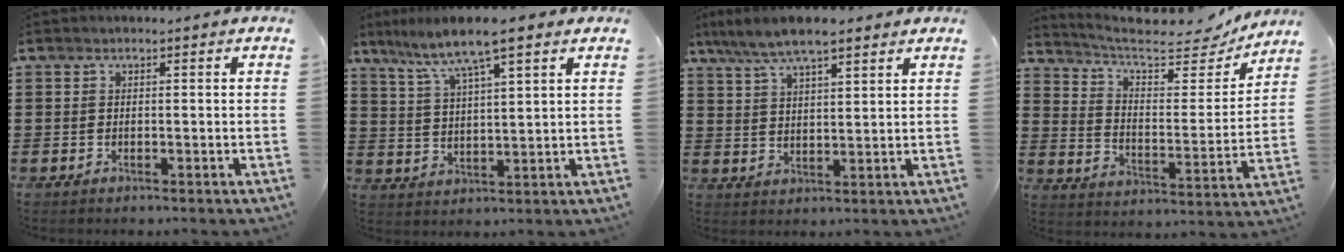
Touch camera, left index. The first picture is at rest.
{"total": 7.2, "force": [5.3, 0.5, 4.8], "torque": [-0.111, -0.018, 0.088]}
{"total": 6.9, "force": [5.6, 1.6, 3.8], "torque": [-0.089, -0.006, 0.100]}
{"total": 7.5, "force": [6.5, 1.3, 3.4], "torque": [-0.081, -0.051, 0.105]}